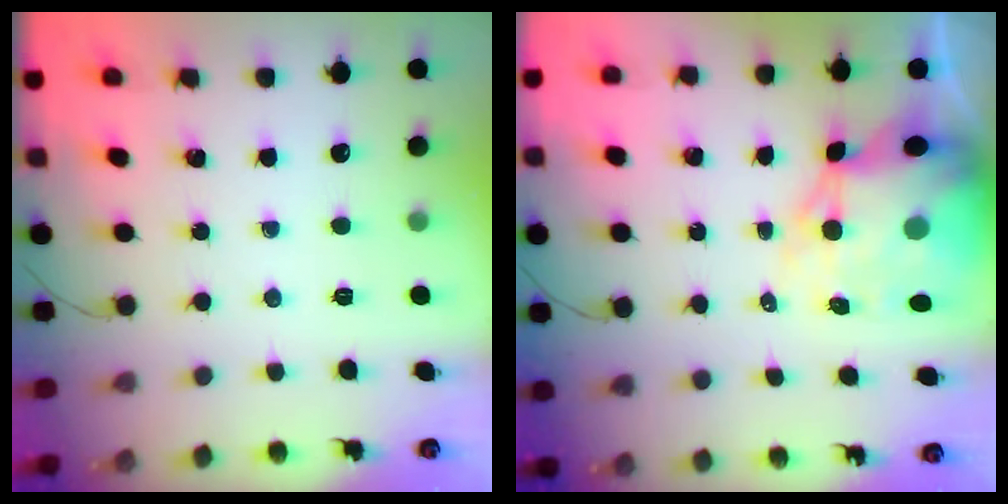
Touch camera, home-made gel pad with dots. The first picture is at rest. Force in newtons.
{"total": 15.5, "press": 14.9, "slide": 4.0}